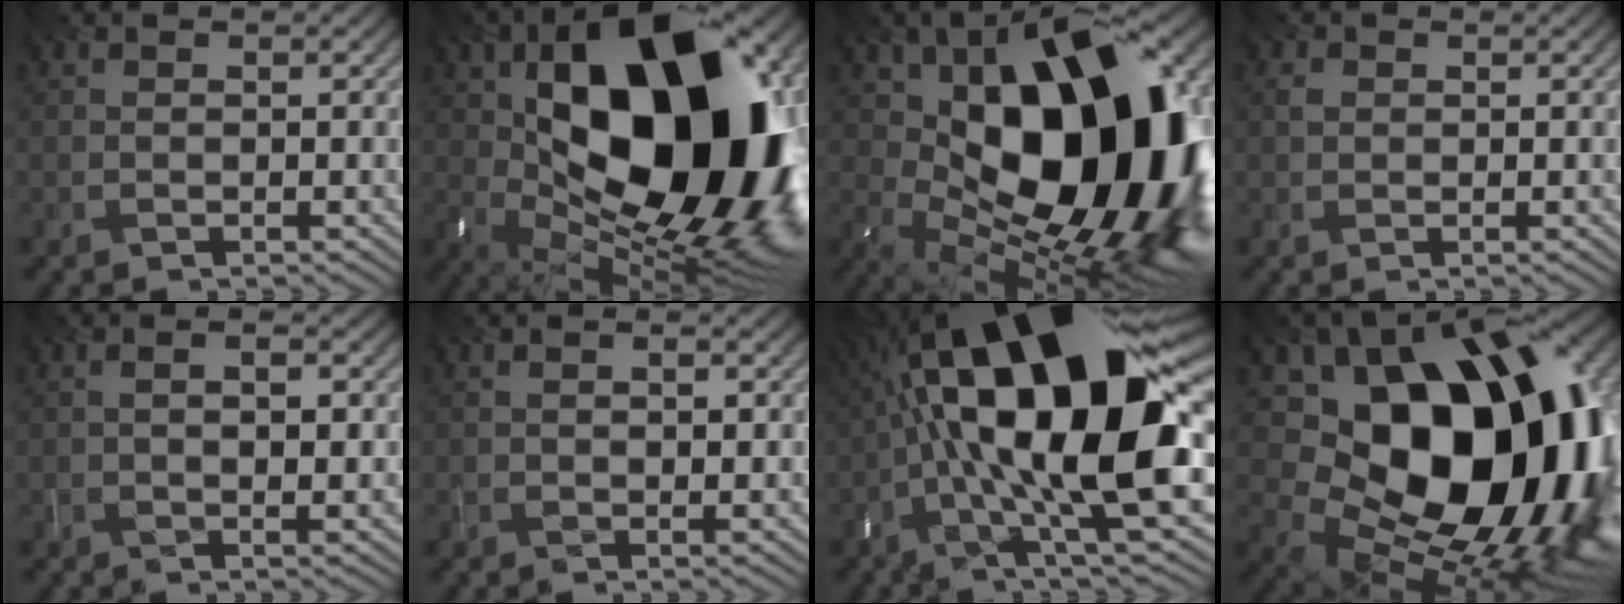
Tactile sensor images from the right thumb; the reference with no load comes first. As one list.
[{"total": 22.1, "force": [3.5, 13.0, 17.5], "torque": [-0.323, 0.001, 0.069]}, {"total": 20.1, "force": [3.0, 11.6, 16.1], "torque": [-0.258, 0.003, 0.045]}, {"total": 0.8, "force": [0.2, 0.7, 0.3], "torque": [-0.008, 0.002, 0.005]}, {"total": 2.6, "force": [0.2, 1.0, 2.5], "torque": [-0.046, -0.002, 0.007]}, {"total": 1.7, "force": [0.2, 0.8, 1.5], "torque": [-0.024, -0.004, 0.010]}, {"total": 20.8, "force": [1.6, 7.0, 19.6], "torque": [-0.331, 0.027, 0.017]}, {"total": 19.4, "force": [2.0, 13.9, 13.4], "torque": [-0.205, -0.017, 0.060]}]